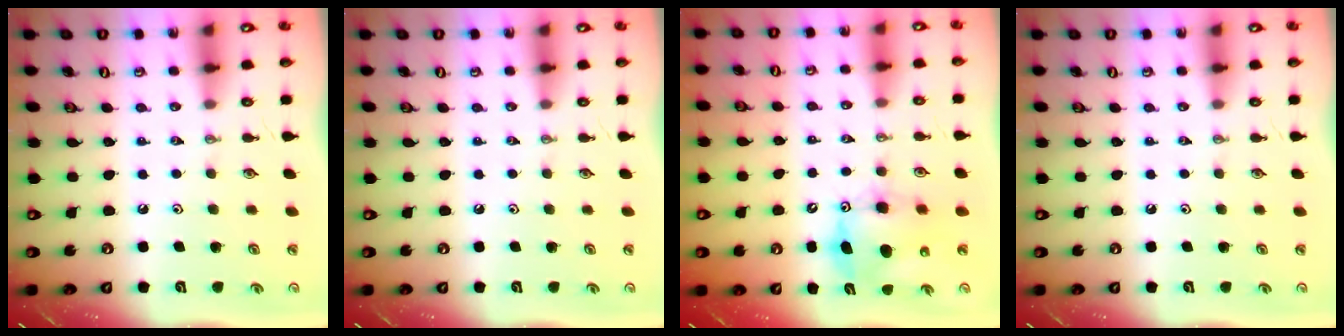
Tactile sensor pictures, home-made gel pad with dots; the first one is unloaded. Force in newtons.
{"total": 0.0}
{"total": 9.1, "press": 9.0, "slide": 0.6}
{"total": 0.0}